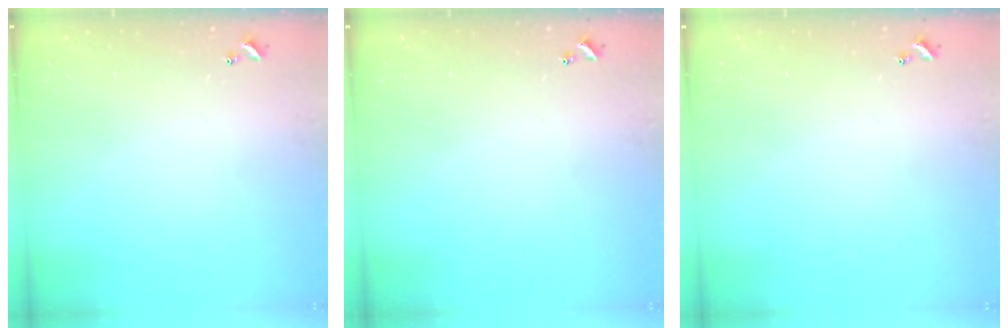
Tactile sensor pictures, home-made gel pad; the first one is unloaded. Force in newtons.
{"total": 0.0}
{"total": 0.0}